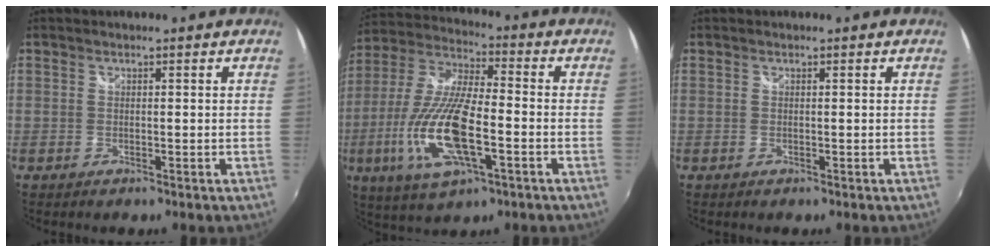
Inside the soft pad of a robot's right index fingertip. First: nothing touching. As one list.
[{"total": 18.0, "force": [-5.6, 5.7, 16.1], "torque": [-0.338, -0.018, -0.107]}, {"total": 0.0}]